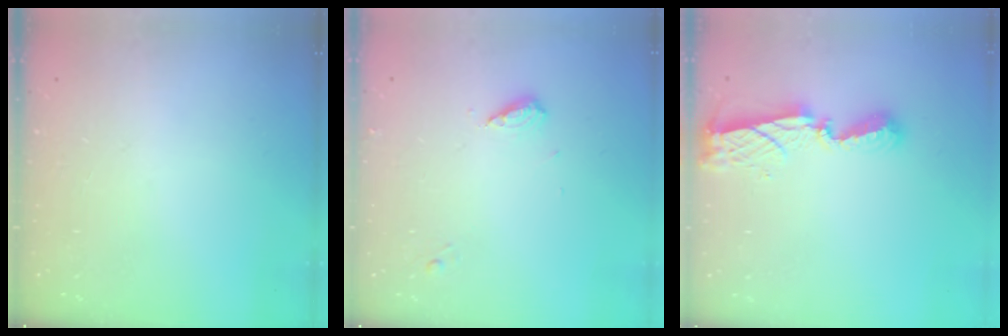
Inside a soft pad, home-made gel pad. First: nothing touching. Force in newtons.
{"total": 6.4, "press": 6.4, "slide": 0.7}
{"total": 7.9, "press": 7.9, "slide": 0.3}